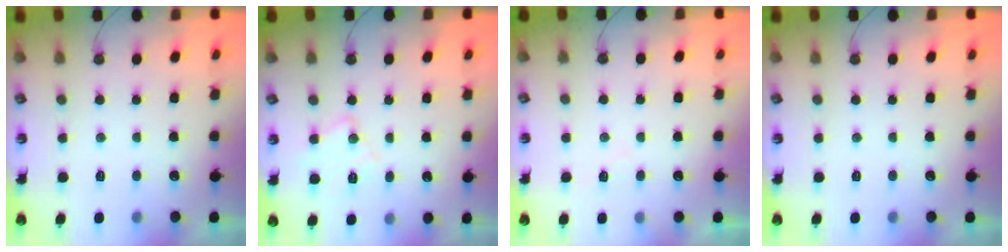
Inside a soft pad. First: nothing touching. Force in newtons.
{"total": 10.1, "press": 10.1, "slide": 0.7}
{"total": 4.8, "press": 4.8, "slide": 0.7}
{"total": 0.0}